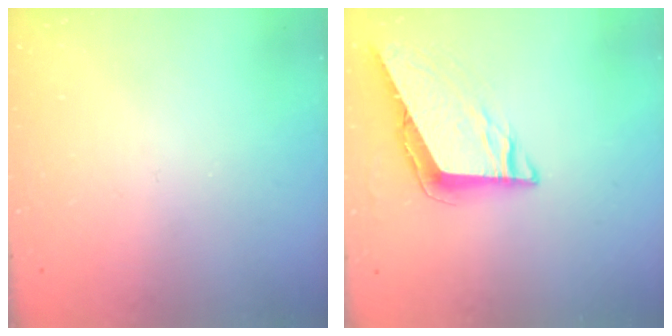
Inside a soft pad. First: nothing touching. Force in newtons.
{"total": 8.4, "press": 8.4, "slide": 0.9}